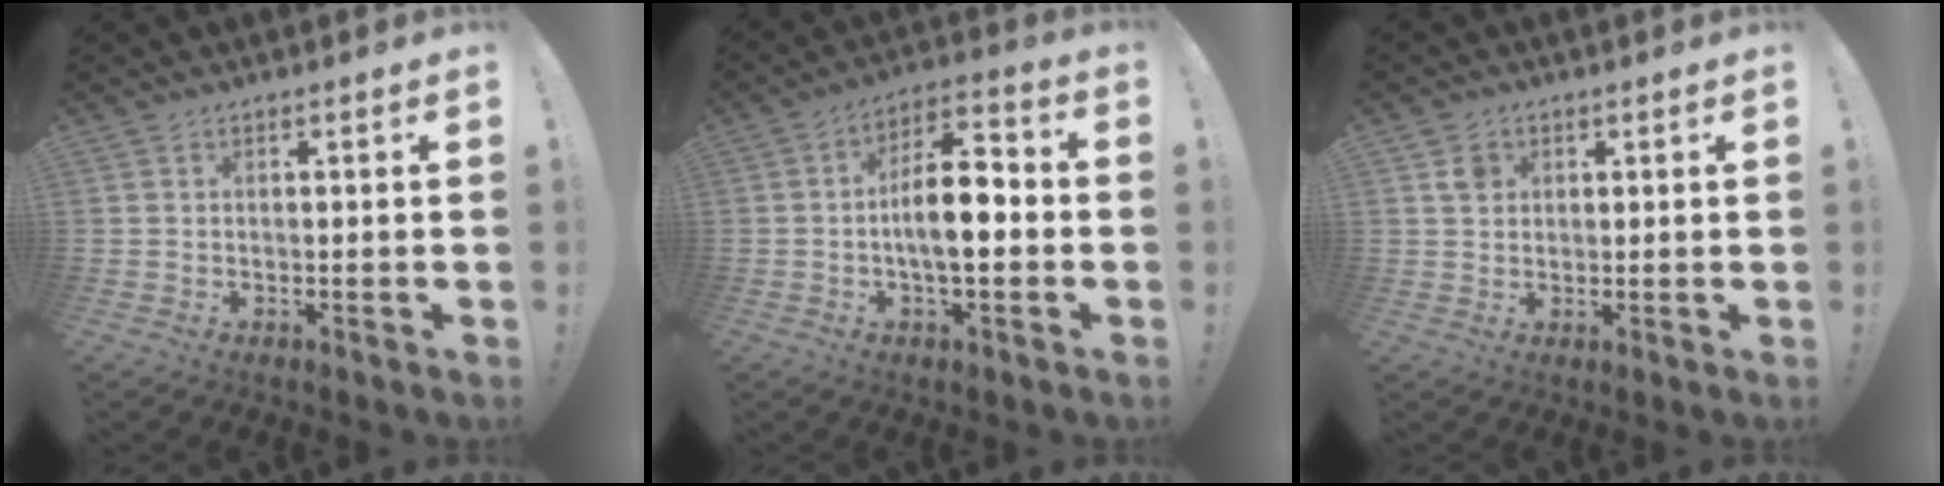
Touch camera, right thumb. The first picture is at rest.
{"total": 12.0, "force": [-1.9, 5.1, 10.7], "torque": [-0.177, 0.012, -0.037]}
{"total": 3.5, "force": [1.5, 2.9, 1.2], "torque": [-0.011, -0.002, 0.026]}